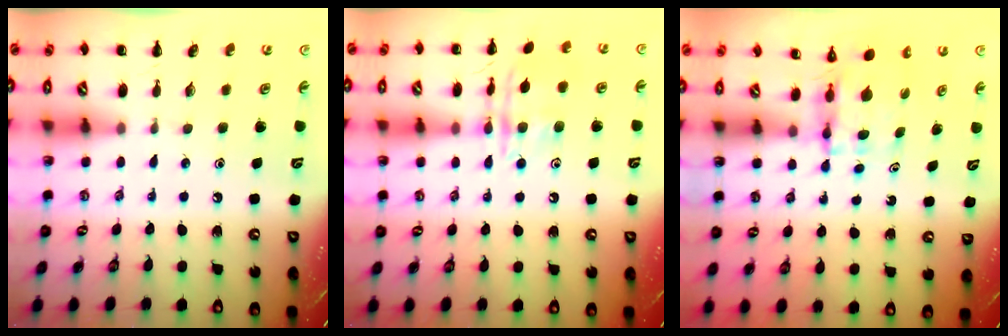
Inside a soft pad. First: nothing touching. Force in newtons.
{"total": 13.5, "press": 13.5, "slide": 0.7}
{"total": 3.9, "press": 3.9, "slide": 0.3}